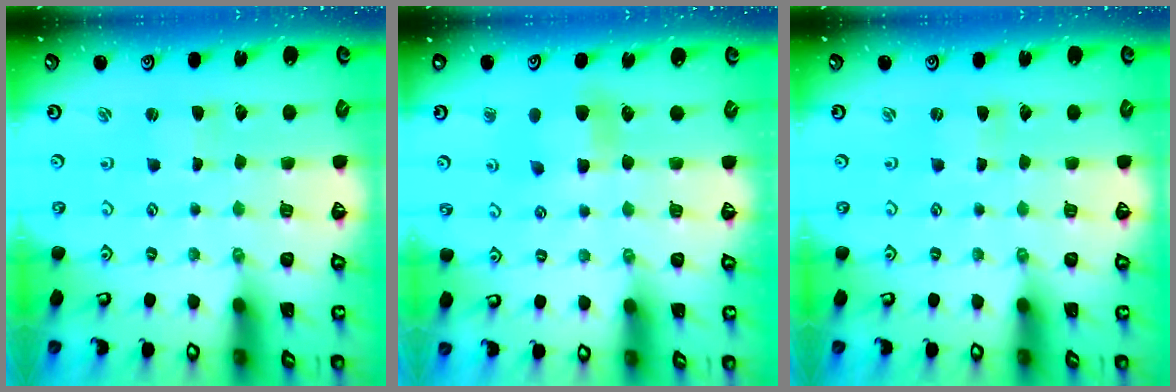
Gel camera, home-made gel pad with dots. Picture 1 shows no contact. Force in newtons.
{"total": 6.9, "press": 6.8, "slide": 0.6}
{"total": 0.9, "press": 0.9, "slide": 0.1}